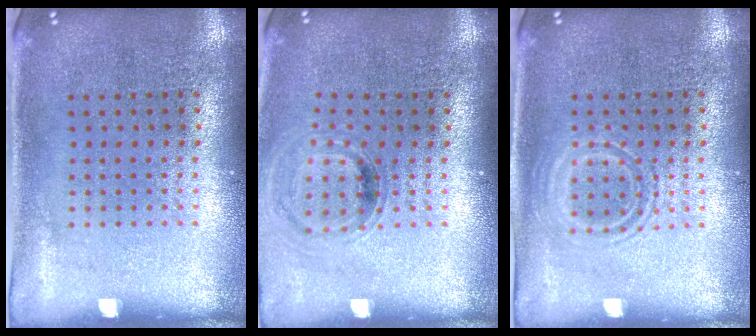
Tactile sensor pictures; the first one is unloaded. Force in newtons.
{"total": 0.8, "press": 0.8, "slide": 0.1}
{"total": 1.0, "press": 1.0, "slide": 0.2}